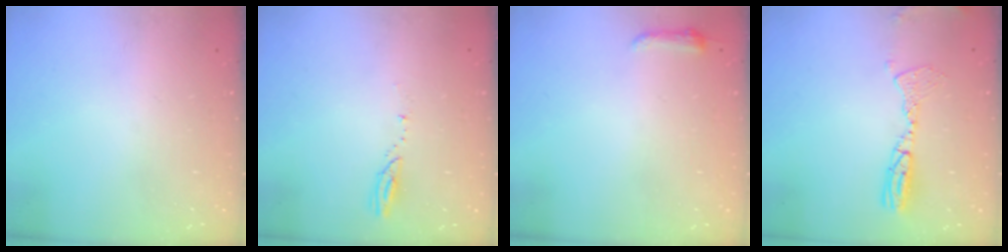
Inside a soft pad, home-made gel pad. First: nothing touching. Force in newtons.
{"total": 3.4, "press": 3.4, "slide": 0.3}
{"total": 3.7, "press": 3.7, "slide": 0.7}
{"total": 10.0, "press": 9.7, "slide": 2.6}